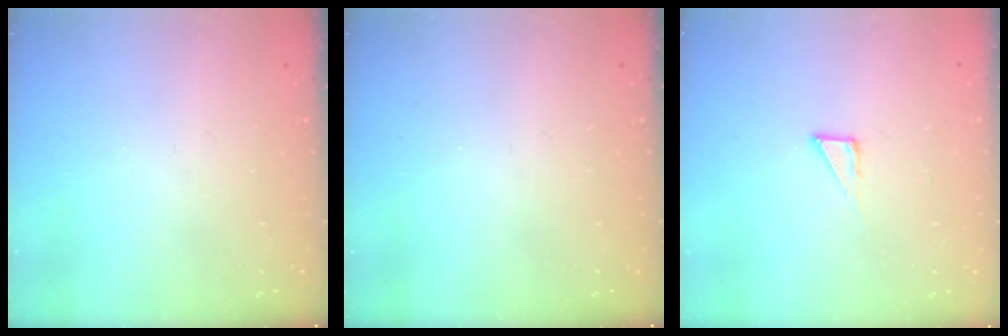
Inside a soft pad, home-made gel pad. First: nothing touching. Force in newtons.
{"total": 0.0}
{"total": 3.4, "press": 3.4, "slide": 0.3}